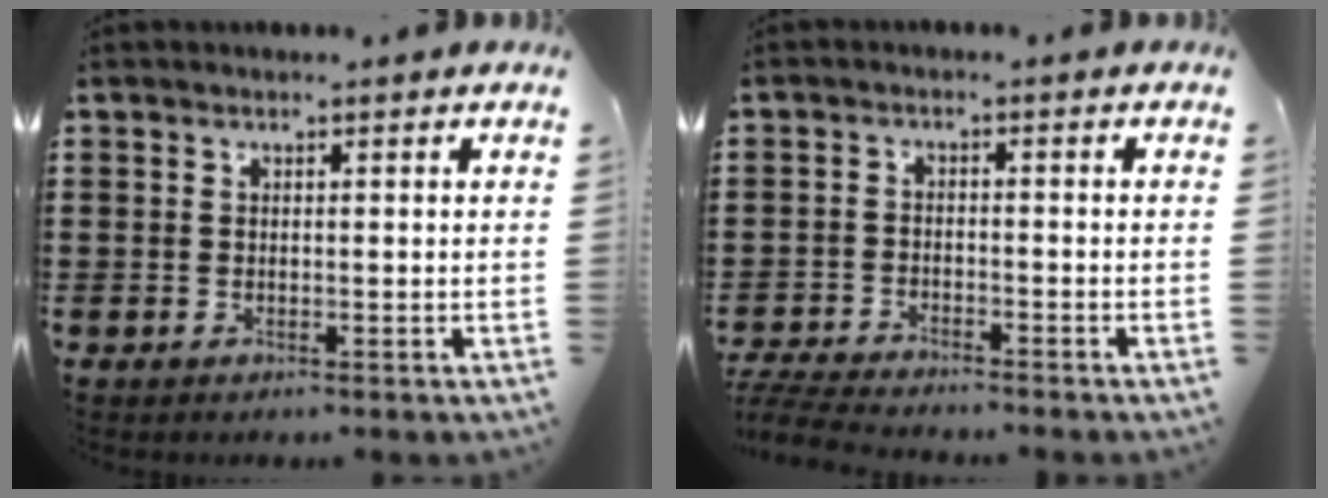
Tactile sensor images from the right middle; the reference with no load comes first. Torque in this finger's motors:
{"motor_torque": [0.47, 0.05, 0.24, 0.09]}